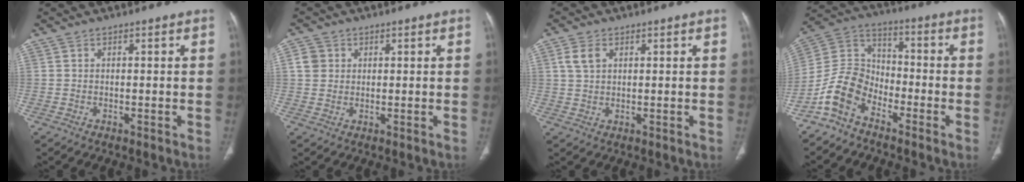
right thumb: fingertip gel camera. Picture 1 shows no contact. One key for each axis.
{"total": 3.2, "fx": 0.7, "fy": 2.9, "fz": 1.1, "tx": -0.007, "ty": 0.003, "tz": 0.012}
{"total": 3.3, "fx": 1.1, "fy": 2.2, "fz": 2.2, "tx": -0.048, "ty": 0.007, "tz": 0.025}
{"total": 9.9, "fx": -6.6, "fy": 6.1, "fz": 4.2, "tx": -0.077, "ty": 0.063, "tz": -0.146}